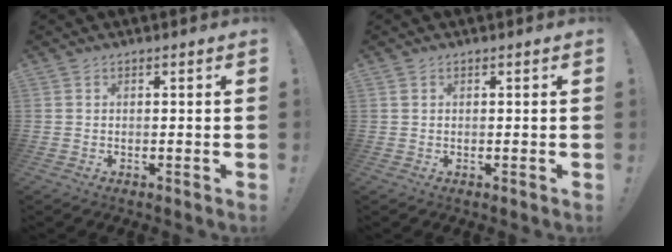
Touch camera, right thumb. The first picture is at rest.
{"total": 0.7, "force": [0.3, 0.6, 0.1], "torque": [-0.003, 0.002, 0.006]}